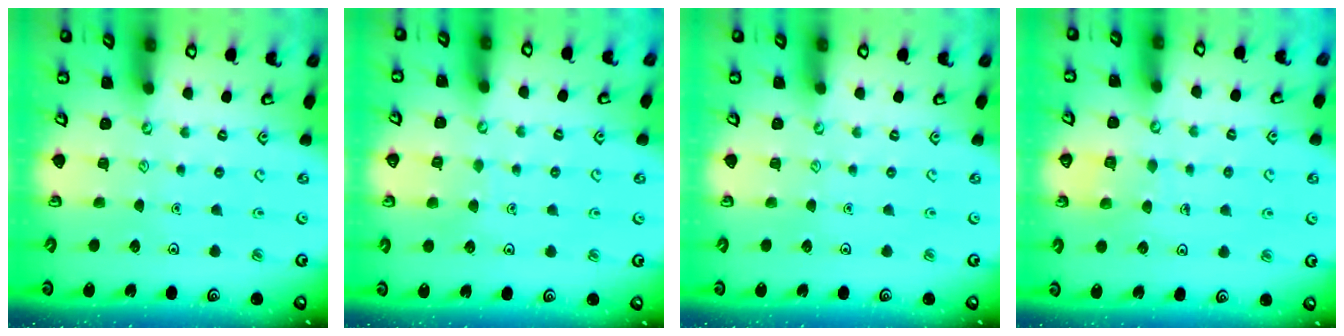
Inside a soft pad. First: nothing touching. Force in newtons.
{"total": 4.4, "press": 4.3, "slide": 0.4}
{"total": 0.0}
{"total": 5.8, "press": 5.8, "slide": 0.5}